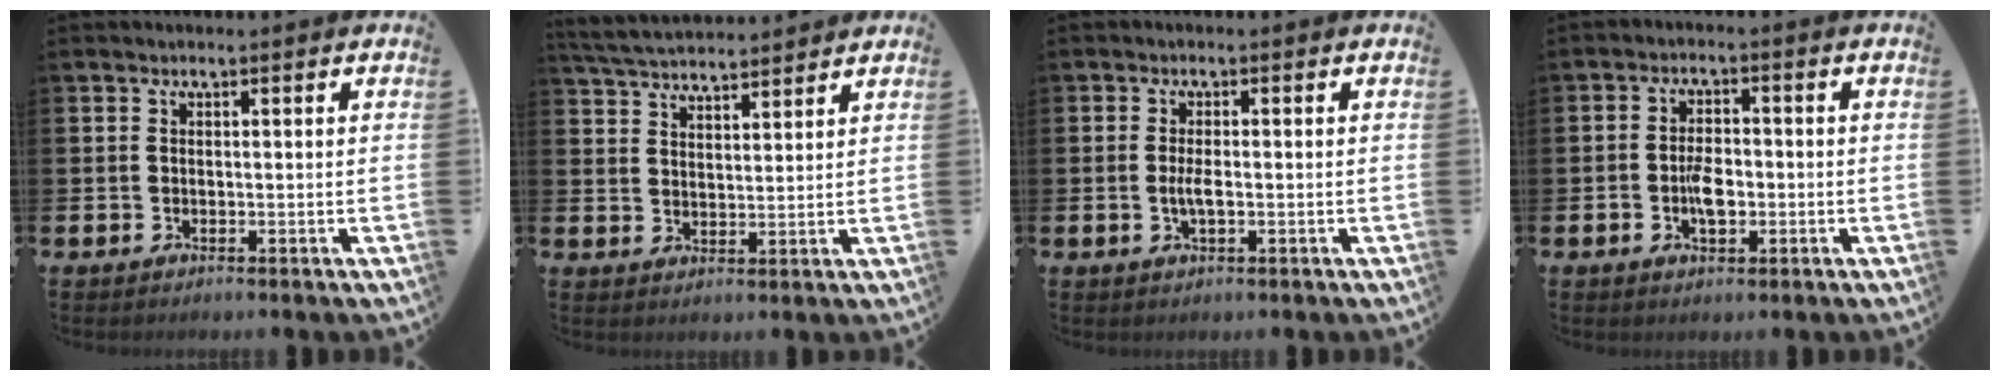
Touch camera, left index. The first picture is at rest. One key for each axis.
{"total": 4.7, "fx": 4.6, "fy": 0.5, "fz": 0.4, "tx": -0.028, "ty": -0.021, "tz": 0.084}
{"total": 2.3, "fx": -0.2, "fy": 0.7, "fz": 2.1, "tx": -0.031, "ty": -0.004, "tz": -0.007}
{"total": 3.8, "fx": -0.7, "fy": 2.0, "fz": 3.1, "tx": -0.041, "ty": -0.001, "tz": -0.017}